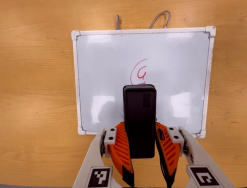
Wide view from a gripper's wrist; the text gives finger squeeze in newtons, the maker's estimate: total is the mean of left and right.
{"total": 9.6, "left": 7.5, "right": 11.8}